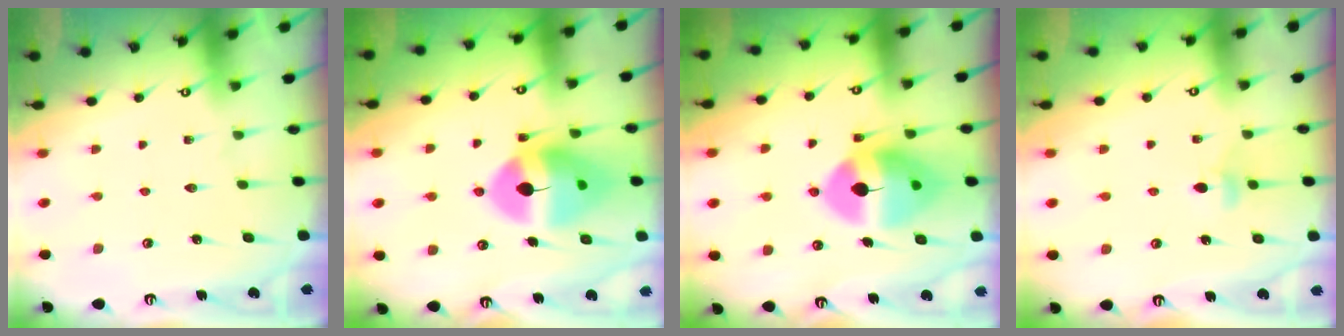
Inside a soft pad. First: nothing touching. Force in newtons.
{"total": 14.6, "press": 14.4, "slide": 2.0}
{"total": 12.8, "press": 12.6, "slide": 1.9}
{"total": 3.3, "press": 3.2, "slide": 0.8}